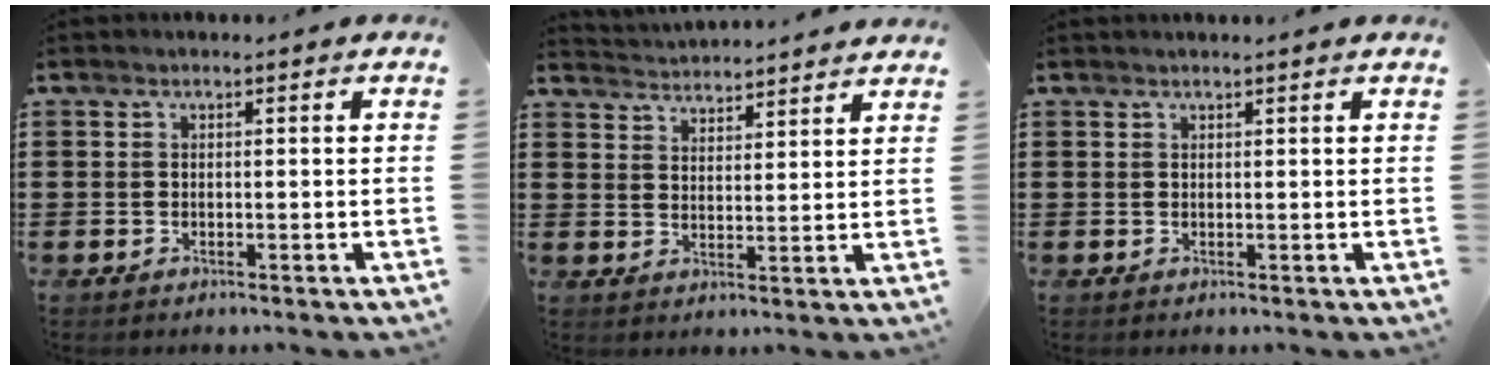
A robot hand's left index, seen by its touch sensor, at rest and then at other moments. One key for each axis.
{"total": 3.5, "fx": 3.4, "fy": -0.4, "fz": -0.6, "tx": -0.001, "ty": -0.019, "tz": 0.060}
{"total": 0.5, "fx": 0.5, "fy": -0.1, "fz": 0.2, "tx": -0.003, "ty": -0.001, "tz": 0.010}